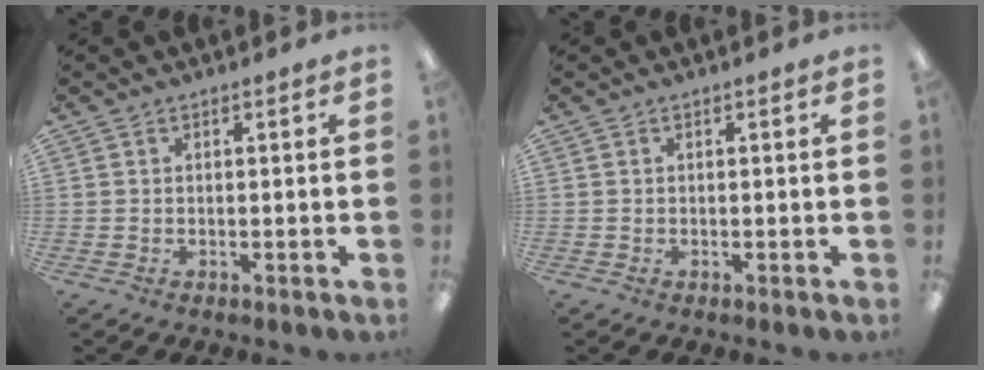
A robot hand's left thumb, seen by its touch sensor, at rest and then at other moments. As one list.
[{"total": 0.0}]